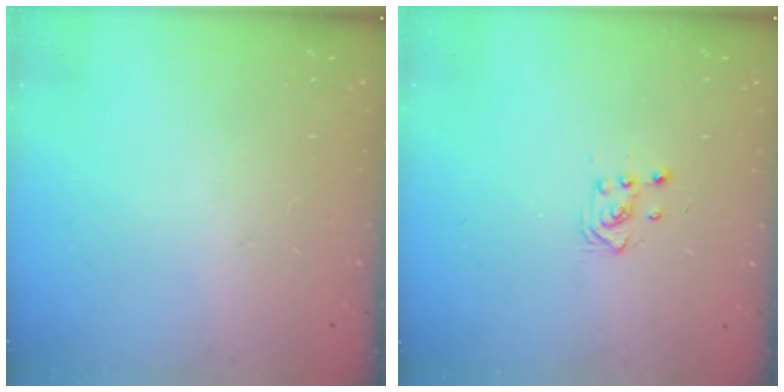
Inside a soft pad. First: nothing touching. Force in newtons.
{"total": 3.8, "press": 3.7, "slide": 0.6}